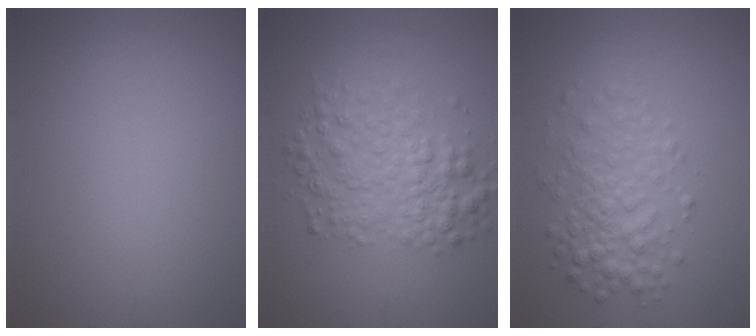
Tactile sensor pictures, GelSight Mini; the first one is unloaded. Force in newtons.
{"total": 4.9, "press": 4.9, "slide": 0.1}
{"total": 3.8, "press": 3.8, "slide": 0.1}